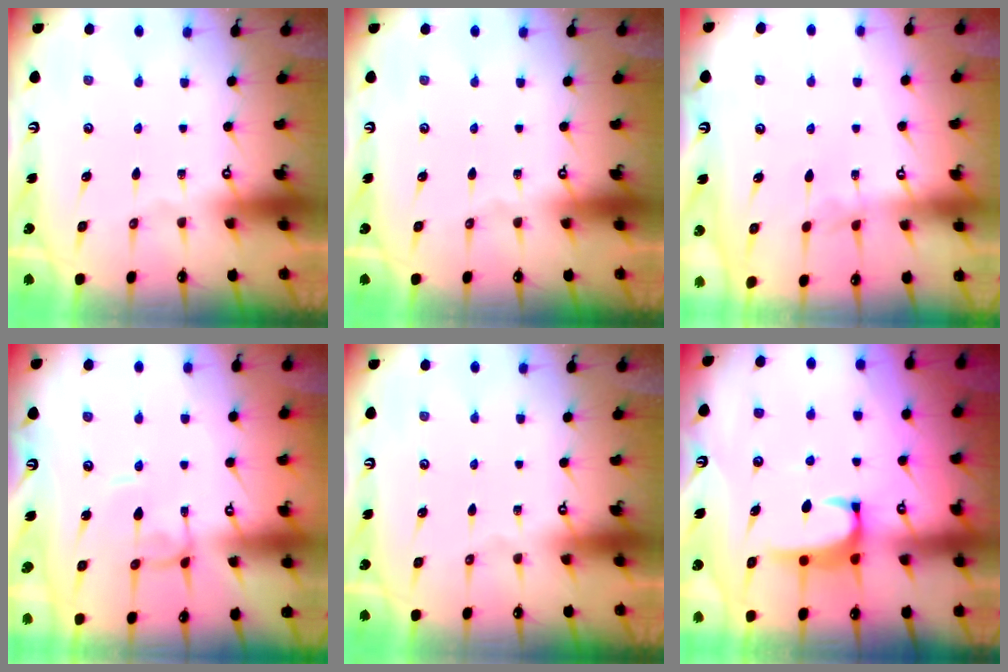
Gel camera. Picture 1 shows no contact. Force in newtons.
{"total": 0.0}
{"total": 3.0, "press": 3.0, "slide": 0.3}
{"total": 2.0, "press": 2.0, "slide": 0.1}
{"total": 0.0}
{"total": 2.1, "press": 2.1, "slide": 0.3}